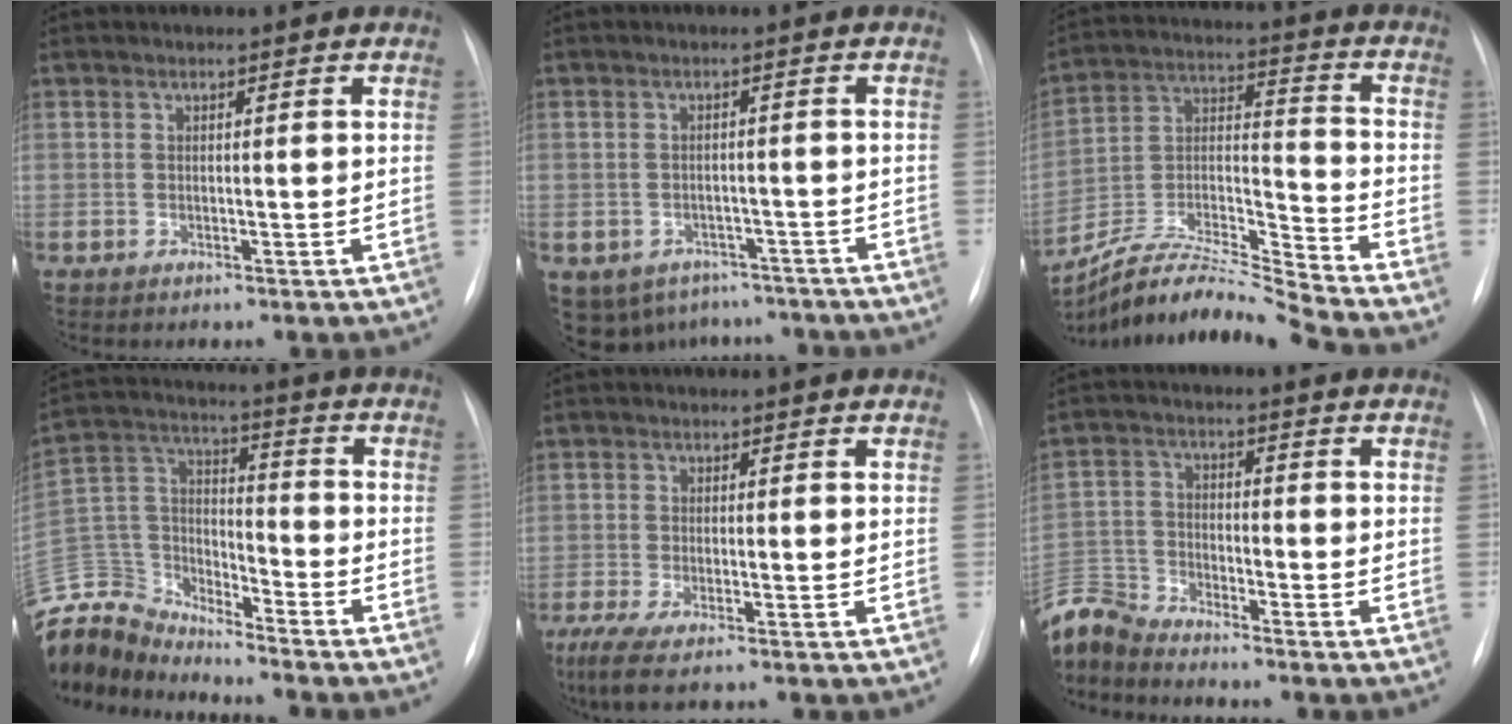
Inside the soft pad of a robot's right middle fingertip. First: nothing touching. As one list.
[{"total": 10.2, "force": [-7.1, 6.9, 2.4], "torque": [-0.050, 0.011, -0.080]}, {"total": 14.8, "force": [-14.1, -2.1, 3.8], "torque": [-0.067, 0.021, -0.263]}, {"total": 16.6, "force": [-15.9, 4.3, 2.3], "torque": [-0.072, 0.052, -0.293]}, {"total": 5.6, "force": [-4.0, 0.4, 3.8], "torque": [-0.074, -0.018, -0.071]}, {"total": 8.7, "force": [-8.6, 0.2, 1.1], "torque": [-0.039, 0.004, -0.175]}]